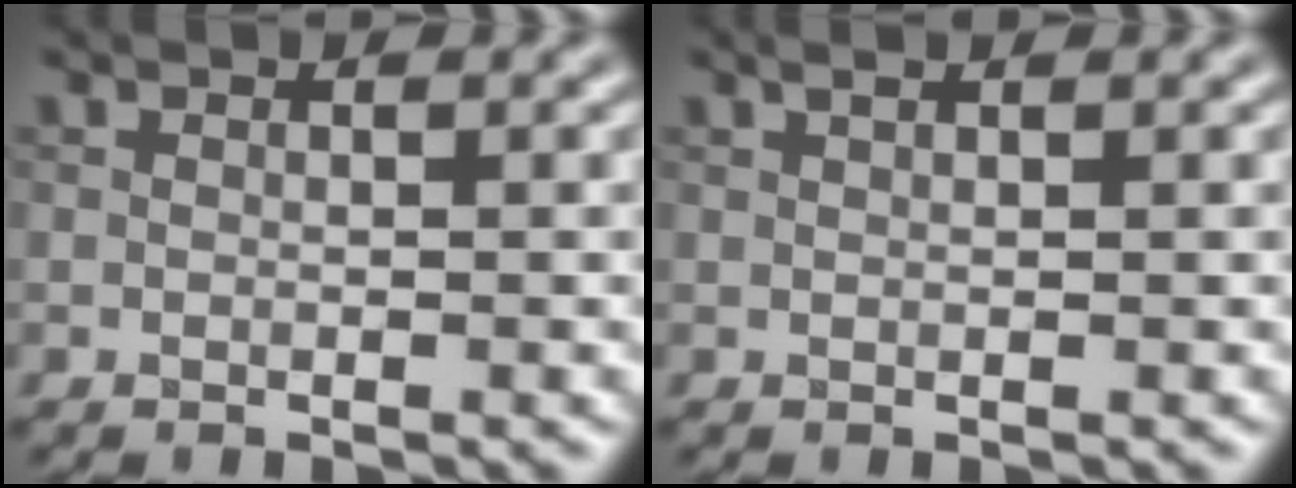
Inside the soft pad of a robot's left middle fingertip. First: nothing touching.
{"total": 1.1, "force": [0.8, 0.2, 0.6], "torque": [-0.010, -0.001, 0.007]}